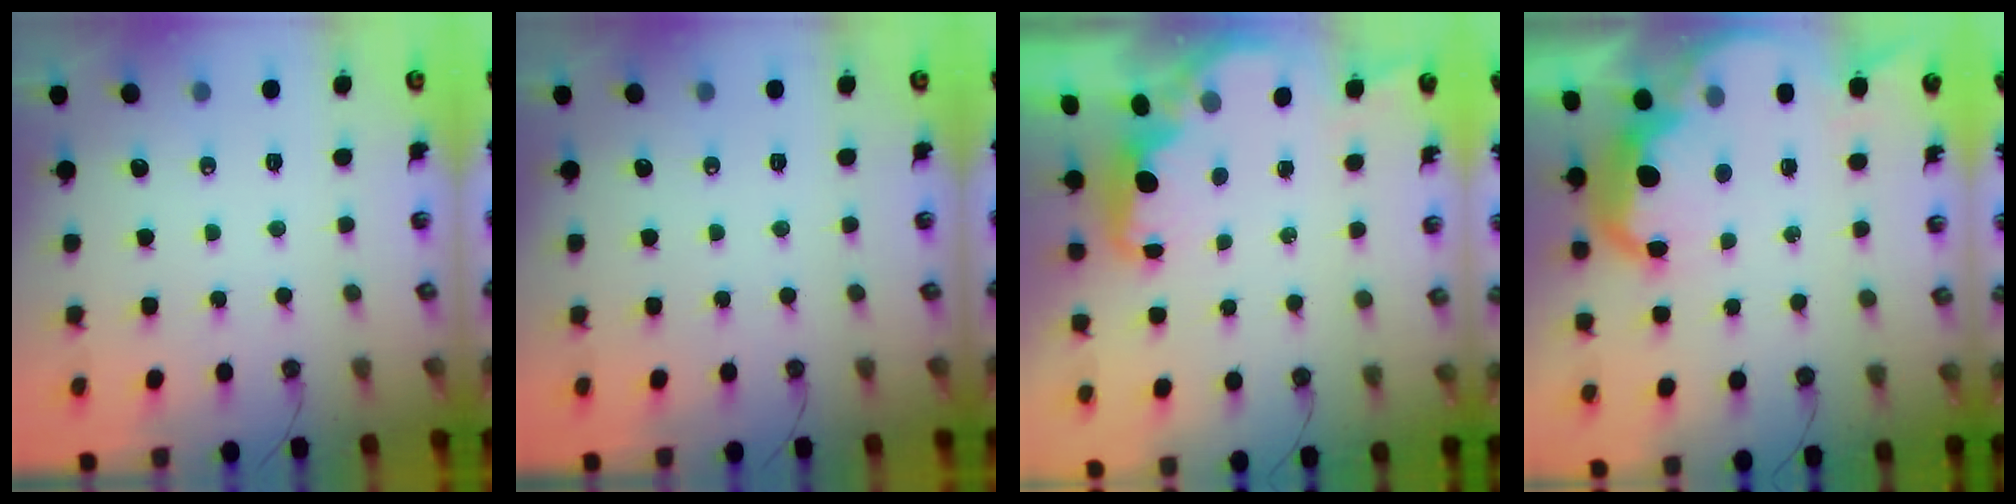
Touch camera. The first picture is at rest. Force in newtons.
{"total": 0.0}
{"total": 1.5, "press": 1.3, "slide": 0.7}
{"total": 10.3, "press": 10.3, "slide": 0.8}